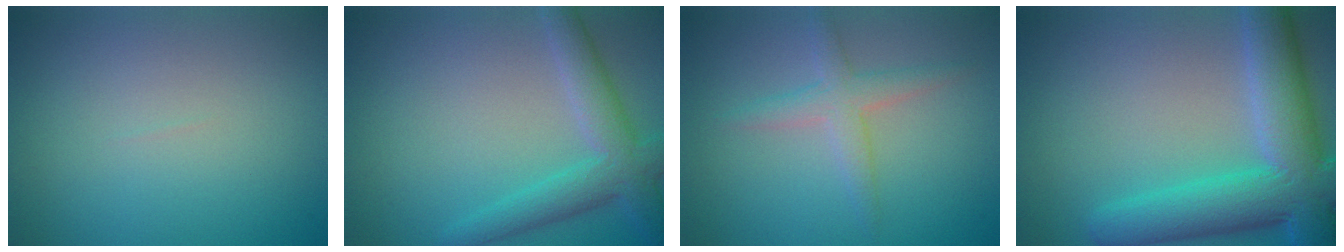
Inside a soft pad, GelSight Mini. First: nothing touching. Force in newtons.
{"total": 4.4, "press": 4.4, "slide": 0.2}
{"total": 2.5, "press": 2.5, "slide": 0.1}
{"total": 9.6, "press": 9.6, "slide": 0.4}